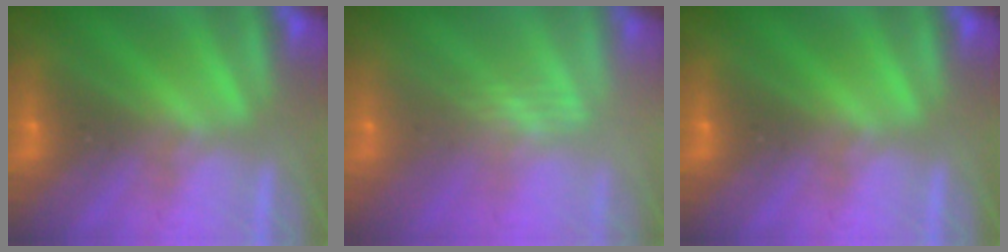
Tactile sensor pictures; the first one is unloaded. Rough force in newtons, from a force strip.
{"total": 2.4}
{"total": 0.0}